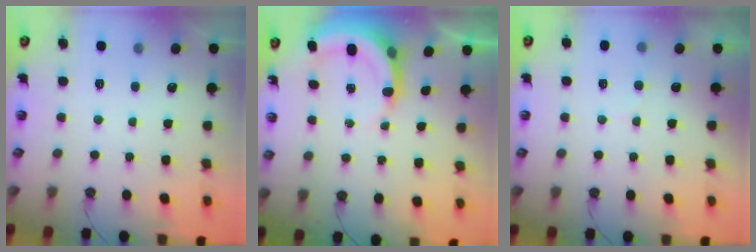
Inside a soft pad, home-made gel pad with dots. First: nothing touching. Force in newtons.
{"total": 5.5, "press": 5.5, "slide": 0.9}
{"total": 4.6, "press": 4.3, "slide": 1.8}